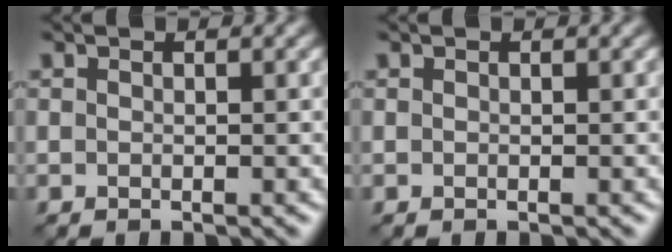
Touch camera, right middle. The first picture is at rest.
{"total": 0.0}